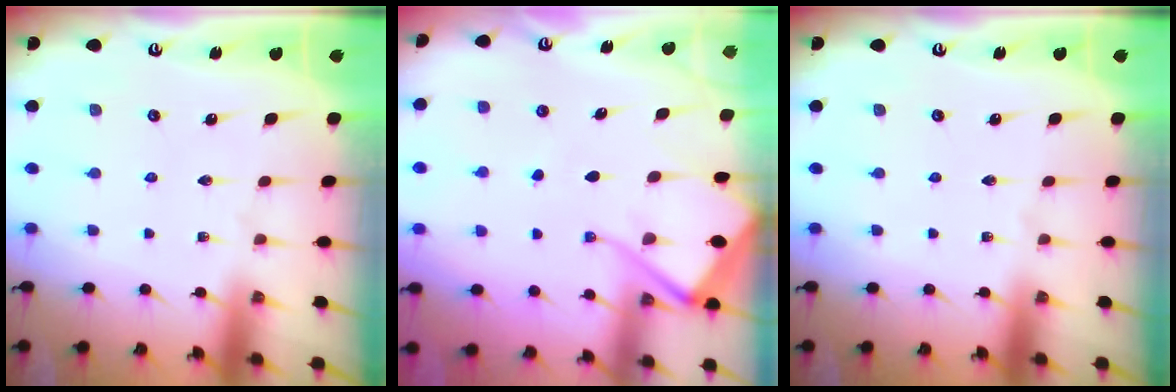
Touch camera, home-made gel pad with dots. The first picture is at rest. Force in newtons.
{"total": 9.5, "press": 9.4, "slide": 1.2}
{"total": 0.0}